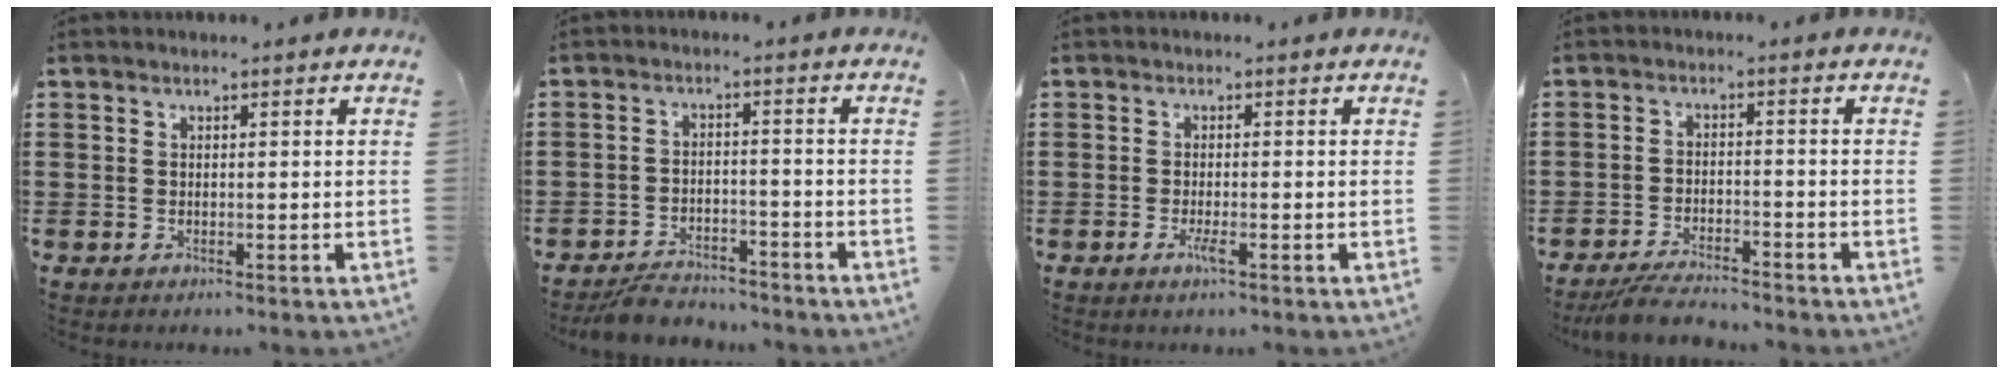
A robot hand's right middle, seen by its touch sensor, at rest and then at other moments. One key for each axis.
{"total": 4.2, "fx": -4.1, "fy": 0.7, "fz": 0.5, "tx": -0.012, "ty": 0.006, "tz": -0.083}
{"total": 1.9, "fx": -0.9, "fy": 0.2, "fz": 1.6, "tx": -0.034, "ty": -0.003, "tz": -0.019}
{"total": 4.2, "fx": -4.0, "fy": 0.2, "fz": 1.2, "tx": -0.029, "ty": -0.003, "tz": -0.080}